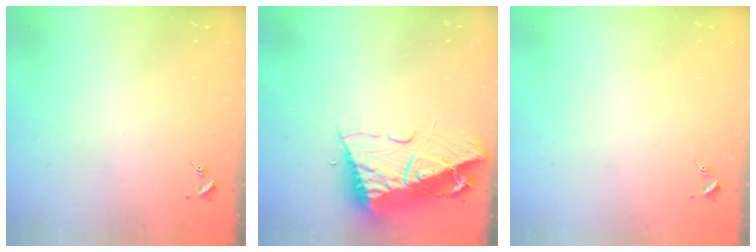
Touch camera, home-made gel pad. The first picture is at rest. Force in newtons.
{"total": 13.6, "press": 13.6, "slide": 1.1}
{"total": 0.0}